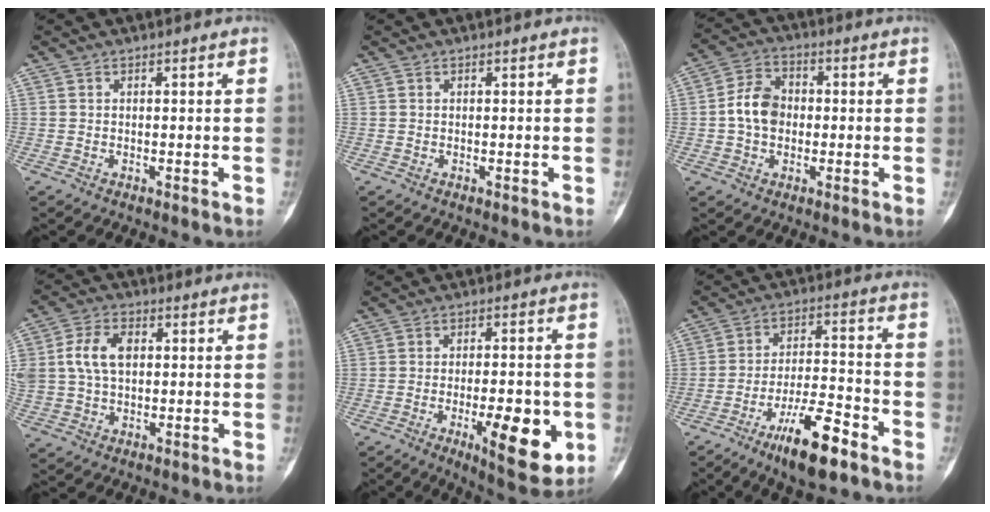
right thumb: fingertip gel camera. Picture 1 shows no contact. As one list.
[{"total": 0.0}, {"total": 7.9, "force": [-0.4, 6.0, 5.1], "torque": [-0.077, 0.020, -0.016]}, {"total": 10.8, "force": [1.3, 7.2, 7.9], "torque": [-0.150, 0.022, 0.023]}, {"total": 13.4, "force": [-4.0, 4.7, 11.9], "torque": [-0.154, 0.000, -0.049]}, {"total": 12.5, "force": [-7.8, 3.4, 9.2], "torque": [-0.159, 0.049, -0.133]}]